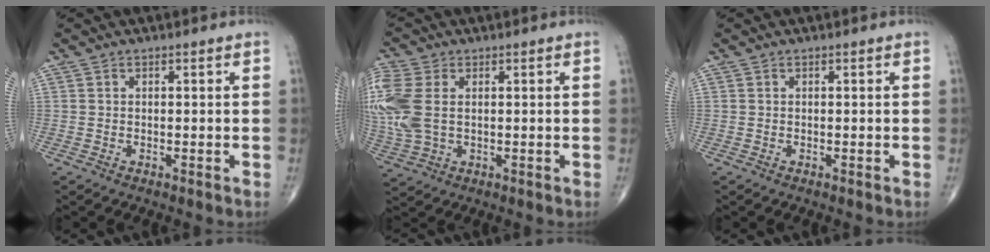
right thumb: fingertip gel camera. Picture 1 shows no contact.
{"total": 12.1, "force": [1.5, 7.8, 9.1], "torque": [-0.246, 0.006, 0.036]}
{"total": 0.0}